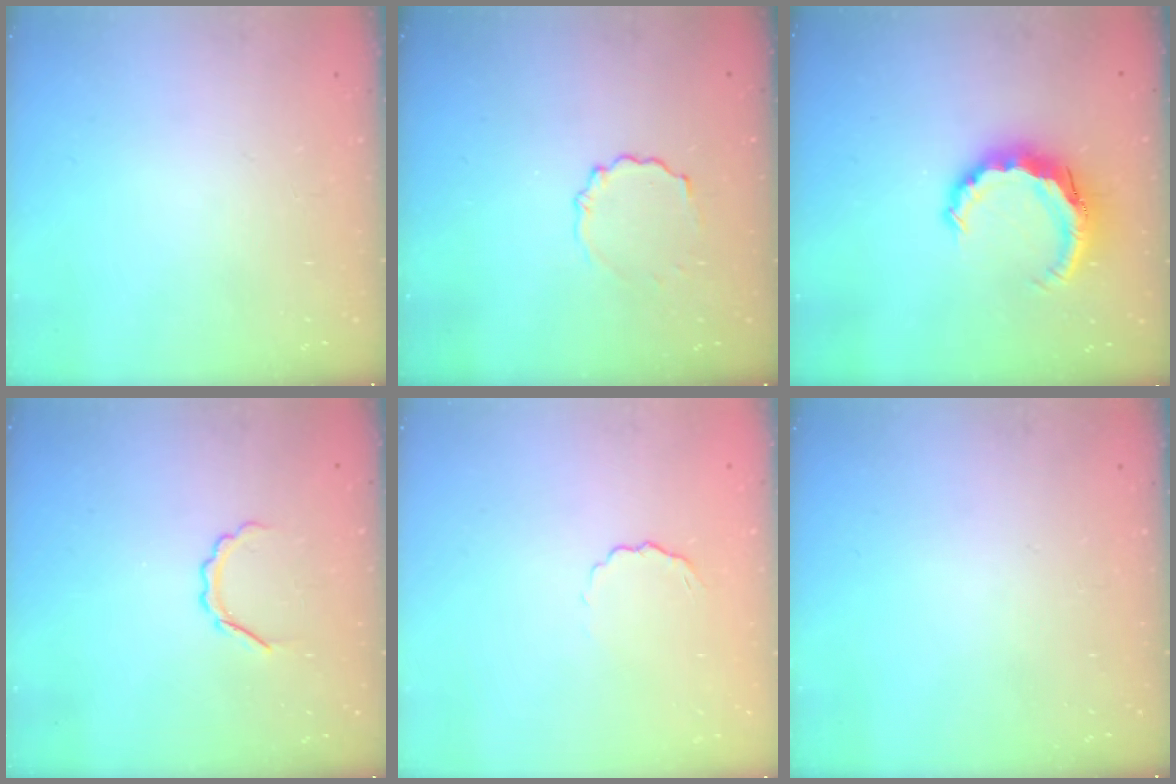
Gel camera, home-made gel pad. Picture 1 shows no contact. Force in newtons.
{"total": 3.5, "press": 3.3, "slide": 1.2}
{"total": 8.6, "press": 8.5, "slide": 1.1}
{"total": 3.6, "press": 3.6, "slide": 0.6}
{"total": 3.4, "press": 3.3, "slide": 0.8}
{"total": 0.0}